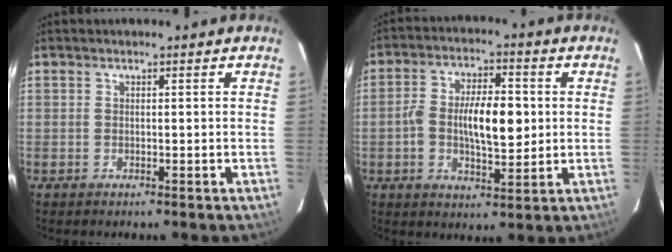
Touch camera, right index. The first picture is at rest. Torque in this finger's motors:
{"motor_torque": [0.72, 0.26, 0.35, 0.14]}